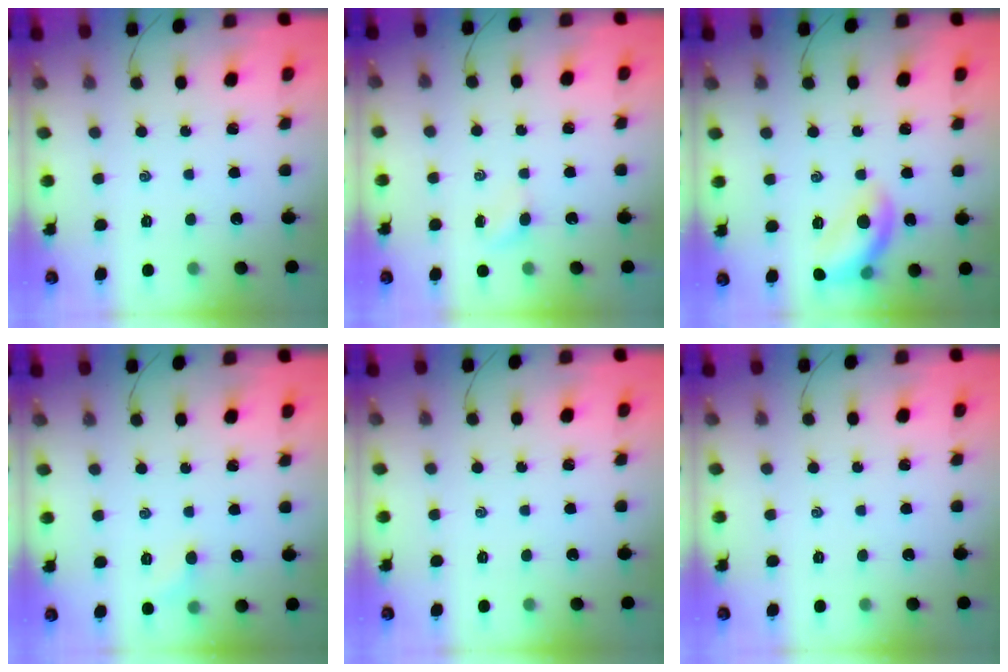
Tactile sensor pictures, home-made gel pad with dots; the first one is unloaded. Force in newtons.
{"total": 2.9, "press": 2.7, "slide": 1.1}
{"total": 11.9, "press": 11.9, "slide": 1.2}
{"total": 4.4, "press": 4.1, "slide": 1.4}
{"total": 0.0}
{"total": 0.0}